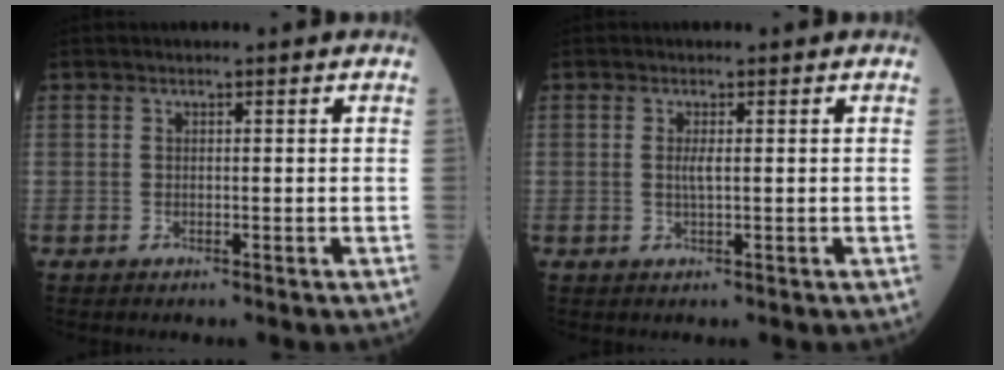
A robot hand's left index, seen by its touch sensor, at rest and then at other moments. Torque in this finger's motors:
{"motor_torque": [0.36, -0.23, 0.01, 0.01]}